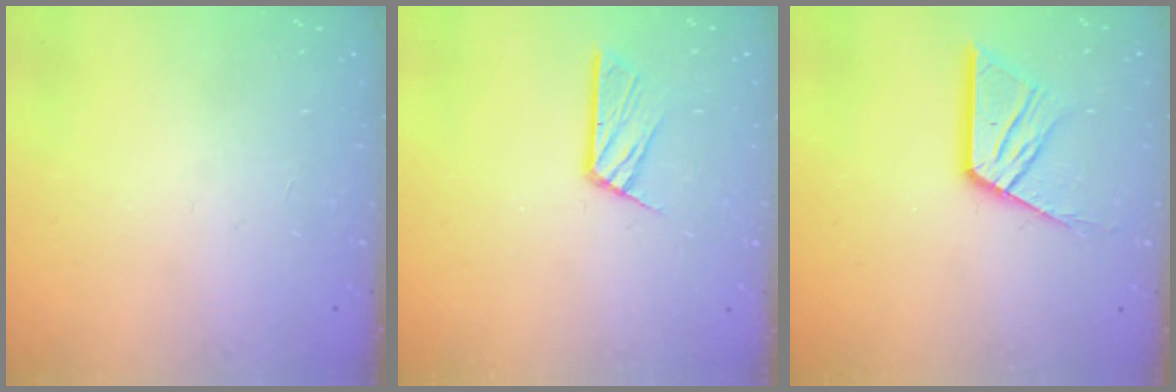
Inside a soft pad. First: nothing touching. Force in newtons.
{"total": 10.0, "press": 10.0, "slide": 0.9}
{"total": 12.2, "press": 12.2, "slide": 1.2}